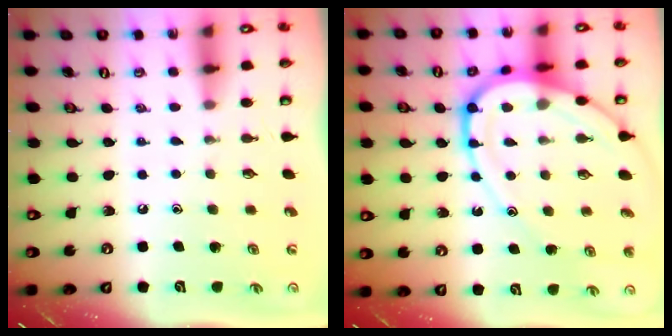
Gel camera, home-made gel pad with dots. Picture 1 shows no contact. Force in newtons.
{"total": 15.0, "press": 14.9, "slide": 1.6}